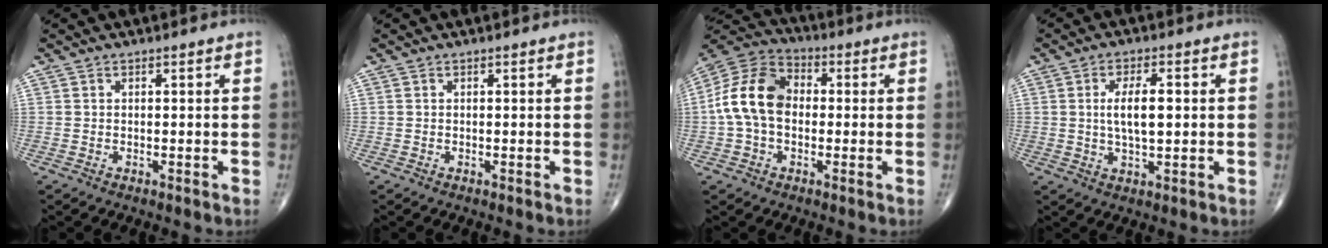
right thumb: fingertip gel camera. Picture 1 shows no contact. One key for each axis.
{"total": 0.0}
{"total": 12.9, "fx": -0.3, "fy": 8.9, "fz": 9.4, "tx": -0.175, "ty": 0.037, "tz": -0.016}
{"total": 6.9, "fx": 0.7, "fy": 2.7, "fz": 6.3, "tx": -0.113, "ty": -0.002, "tz": 0.011}